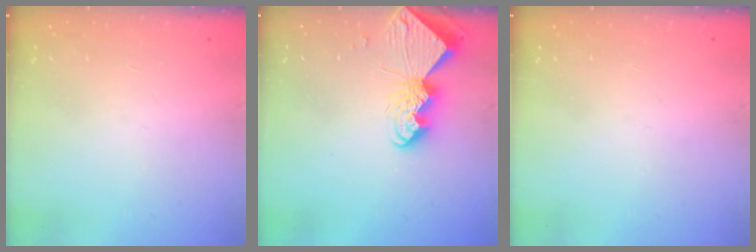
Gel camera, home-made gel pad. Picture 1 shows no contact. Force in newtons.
{"total": 10.0, "press": 9.9, "slide": 0.9}
{"total": 0.0}